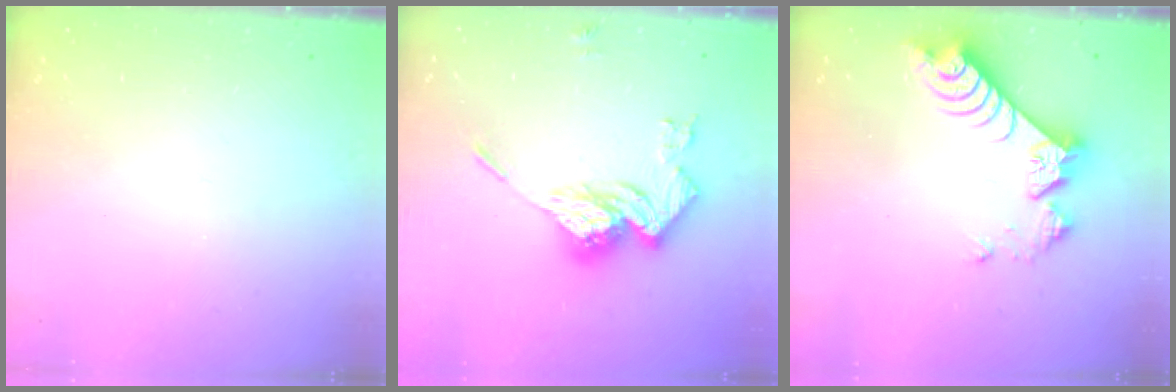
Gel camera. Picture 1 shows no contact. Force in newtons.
{"total": 16.4, "press": 16.4, "slide": 1.7}
{"total": 8.1, "press": 8.0, "slide": 0.6}